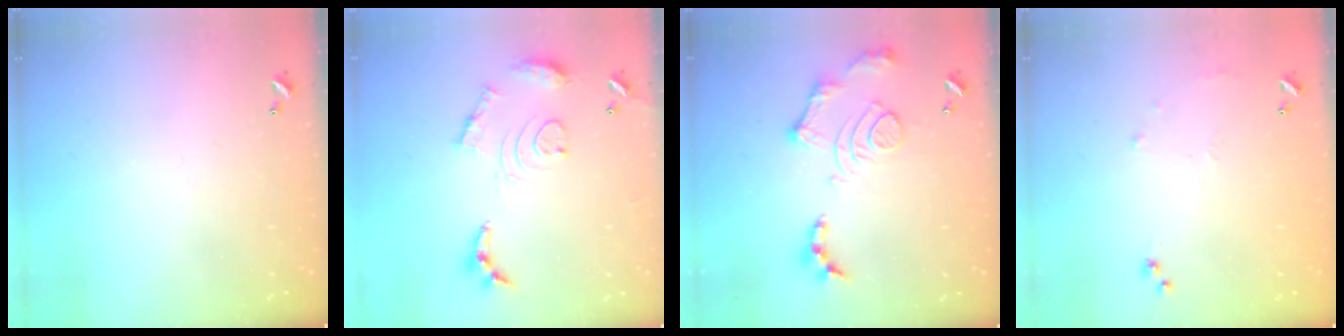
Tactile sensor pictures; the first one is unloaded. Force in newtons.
{"total": 13.0, "press": 12.9, "slide": 1.1}
{"total": 13.2, "press": 13.2, "slide": 1.2}
{"total": 6.0, "press": 5.9, "slide": 1.0}